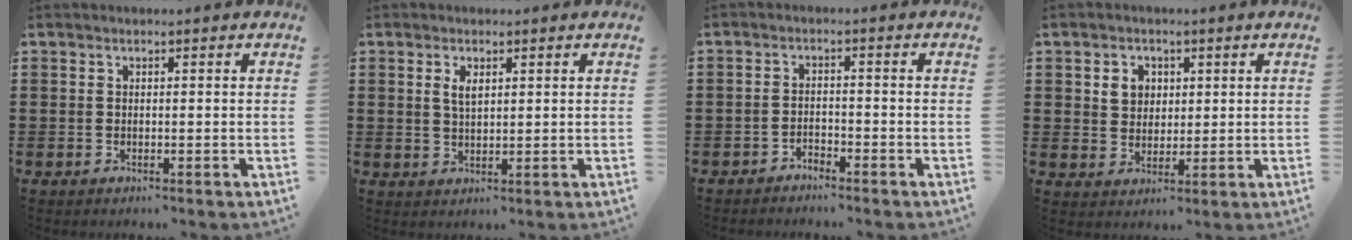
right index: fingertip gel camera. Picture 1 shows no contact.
{"total": 2.4, "force": [1.0, 1.1, 1.9], "torque": [-0.041, 0.005, 0.017]}
{"total": 1.9, "force": [-1.9, 0.3, -0.1], "torque": [-0.007, 0.004, -0.041]}
{"total": 3.6, "force": [1.2, 3.1, 1.2], "torque": [-0.036, 0.013, 0.020]}